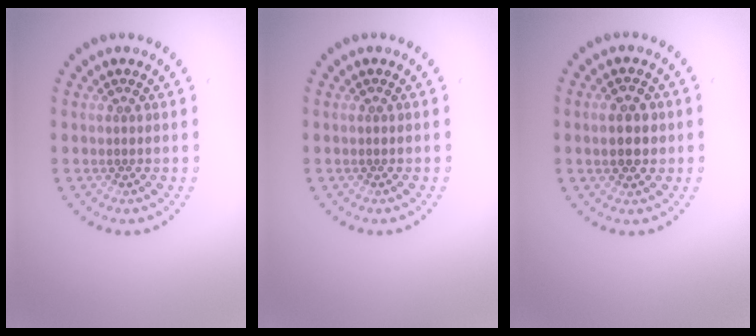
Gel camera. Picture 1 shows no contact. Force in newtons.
{"total": 0.0}
{"total": 3.0, "press": 3.0, "slide": 0.2}